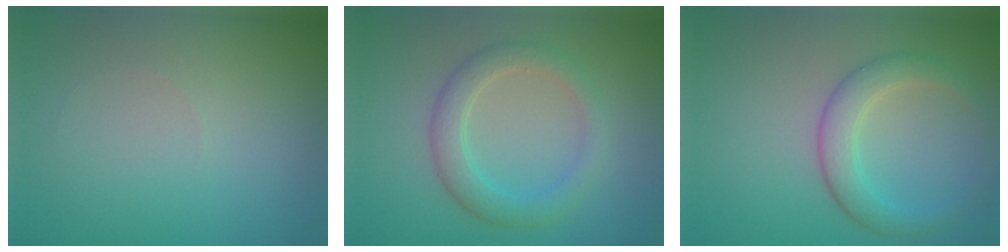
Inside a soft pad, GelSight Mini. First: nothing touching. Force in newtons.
{"total": 3.4, "press": 3.4, "slide": 0.2}
{"total": 3.5, "press": 3.5, "slide": 0.1}